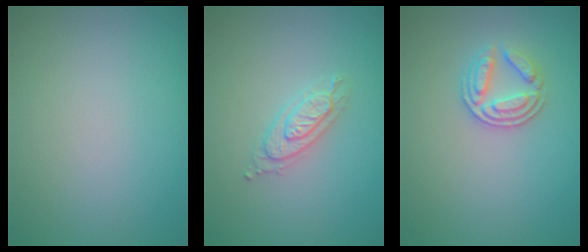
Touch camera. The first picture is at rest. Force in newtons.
{"total": 2.2, "press": 2.1, "slide": 0.5}
{"total": 2.9, "press": 2.6, "slide": 1.1}